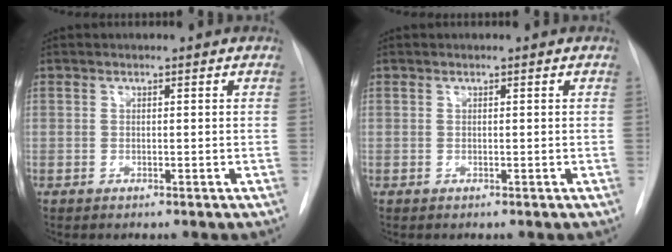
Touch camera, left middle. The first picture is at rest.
{"total": 0.0}